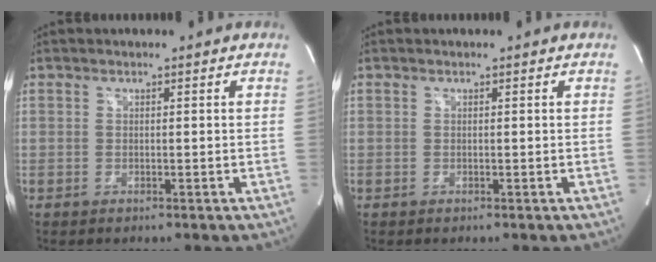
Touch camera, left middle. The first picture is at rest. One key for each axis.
{"total": 0.0}